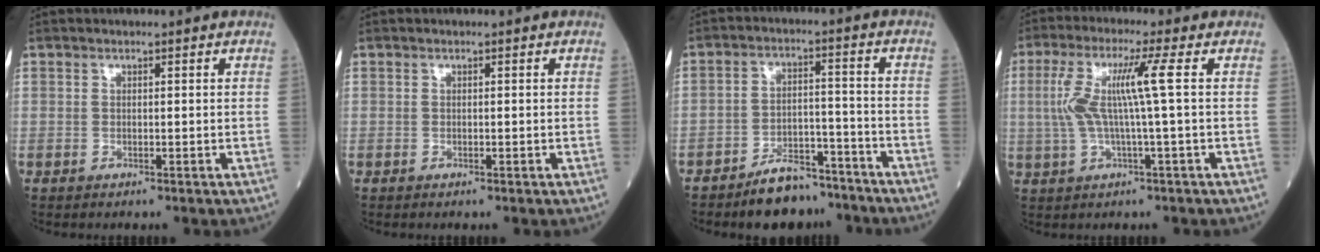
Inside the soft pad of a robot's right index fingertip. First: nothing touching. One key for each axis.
{"total": 0.0}
{"total": 8.1, "fx": -6.8, "fy": 3.2, "fz": 3.0, "tx": -0.045, "ty": 0.012, "tz": -0.111}
{"total": 7.8, "fx": 0.8, "fy": -0.8, "fz": 7.8, "tx": -0.167, "ty": 0.018, "tz": 0.017}